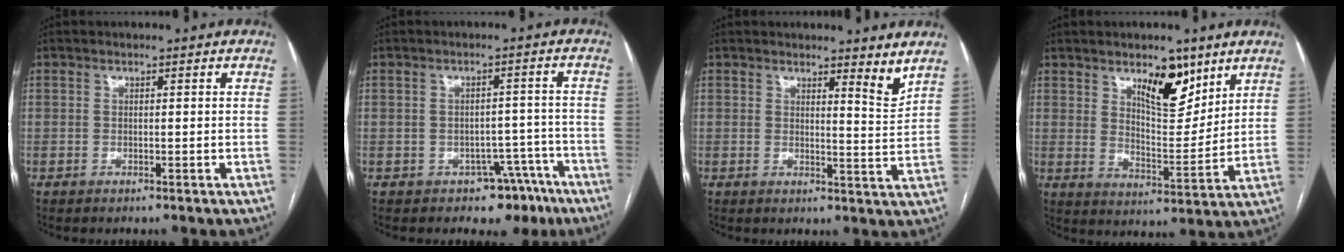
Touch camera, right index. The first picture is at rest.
{"total": 7.4, "force": [-5.1, 5.1, 1.5], "torque": [0.013, 0.037, -0.061]}
{"total": 3.7, "force": [3.2, 0.1, 1.9], "torque": [-0.031, -0.031, 0.037]}
{"total": 9.3, "force": [5.8, 3.6, 6.3], "torque": [-0.100, -0.009, 0.099]}